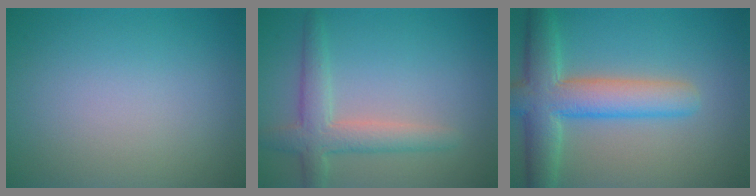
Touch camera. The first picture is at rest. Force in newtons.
{"total": 3.7, "press": 3.7, "slide": 0.3}
{"total": 7.0, "press": 7.0, "slide": 0.4}